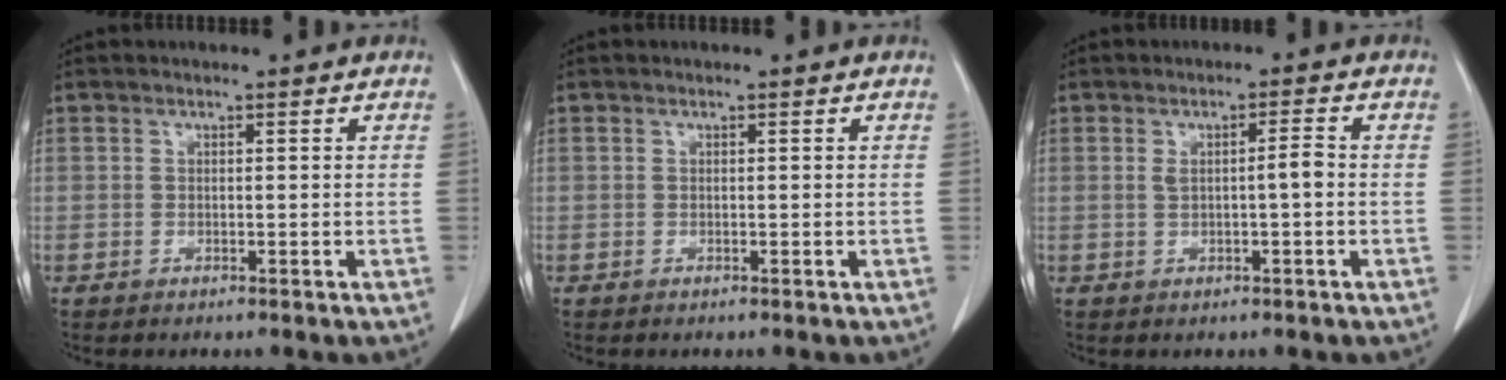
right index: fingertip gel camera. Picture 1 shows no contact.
{"total": 0.0}
{"total": 2.9, "force": [0.0, 0.3, 2.8], "torque": [-0.051, 0.006, 0.003]}